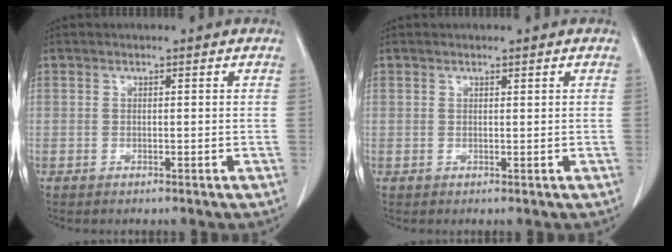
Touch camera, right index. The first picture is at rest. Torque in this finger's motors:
{"motor_torque": [-0.08, 0.13, -0.06, -0.01]}